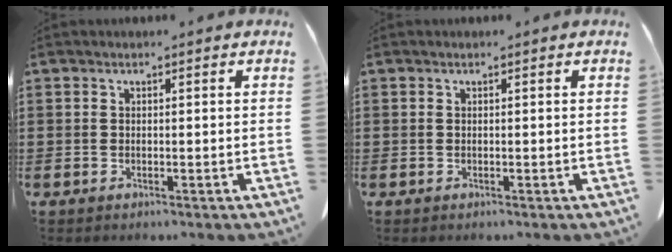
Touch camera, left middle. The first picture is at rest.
{"total": 0.0}